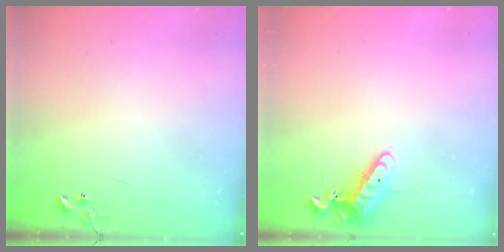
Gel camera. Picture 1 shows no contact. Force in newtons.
{"total": 12.5, "press": 12.4, "slide": 1.0}